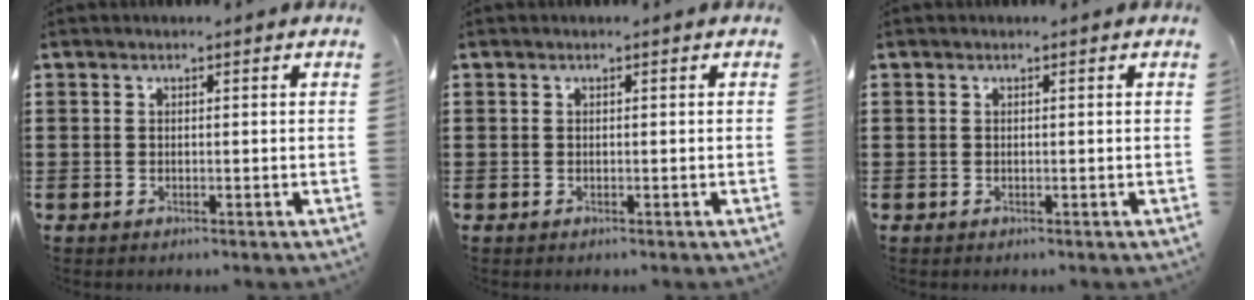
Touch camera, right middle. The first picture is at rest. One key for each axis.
{"total": 0.0}
{"total": 0.0}